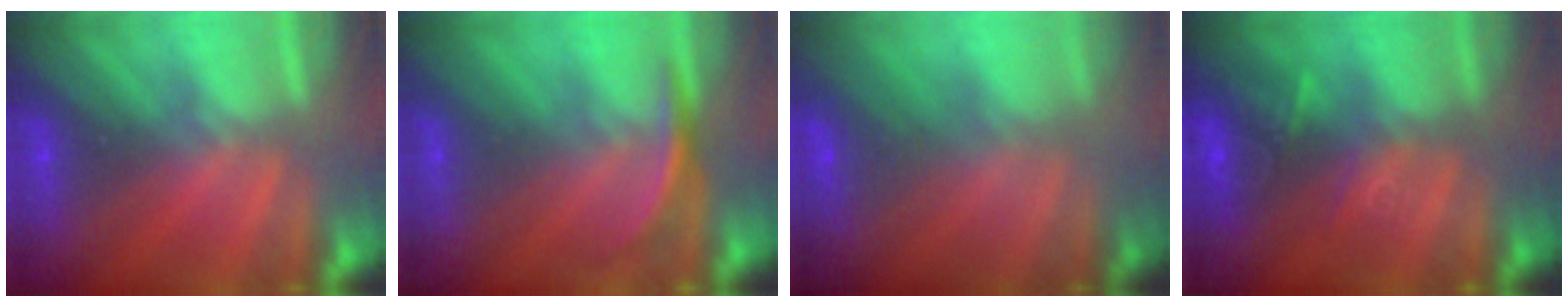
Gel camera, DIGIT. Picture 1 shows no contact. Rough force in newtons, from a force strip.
{"total": 3.4}
{"total": 2.4}
{"total": 2.8}